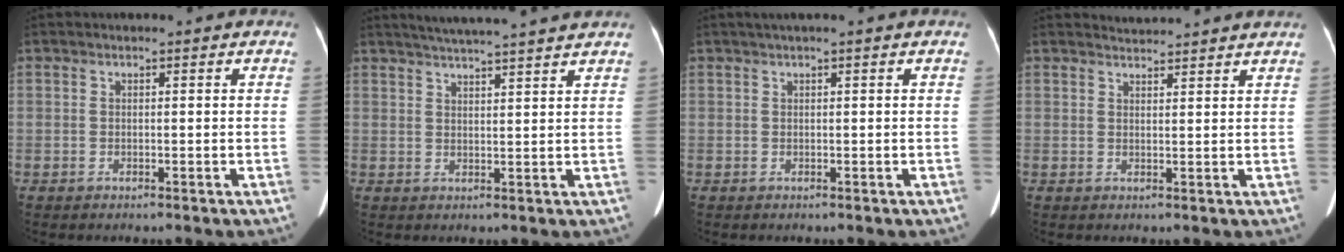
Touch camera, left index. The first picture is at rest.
{"total": 11.1, "force": [10.0, -0.6, 4.9], "torque": [-0.078, 0.022, 0.132]}
{"total": 1.2, "force": [0.7, -0.3, 1.0], "torque": [-0.022, 0.014, 0.020]}
{"total": 4.1, "force": [4.1, -0.6, 0.1], "torque": [-0.006, 0.010, 0.050]}